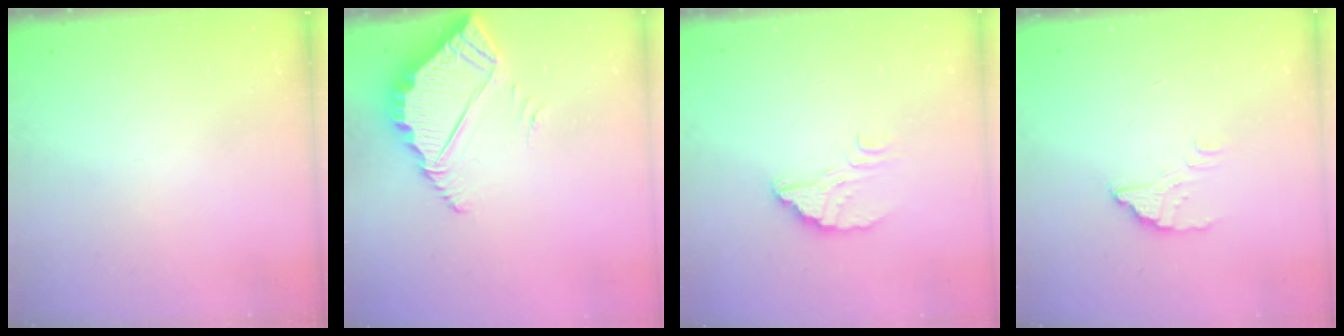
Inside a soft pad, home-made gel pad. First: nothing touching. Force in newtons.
{"total": 5.2, "press": 5.2, "slide": 0.4}
{"total": 4.4, "press": 4.4, "slide": 0.3}
{"total": 2.7, "press": 2.7, "slide": 0.1}